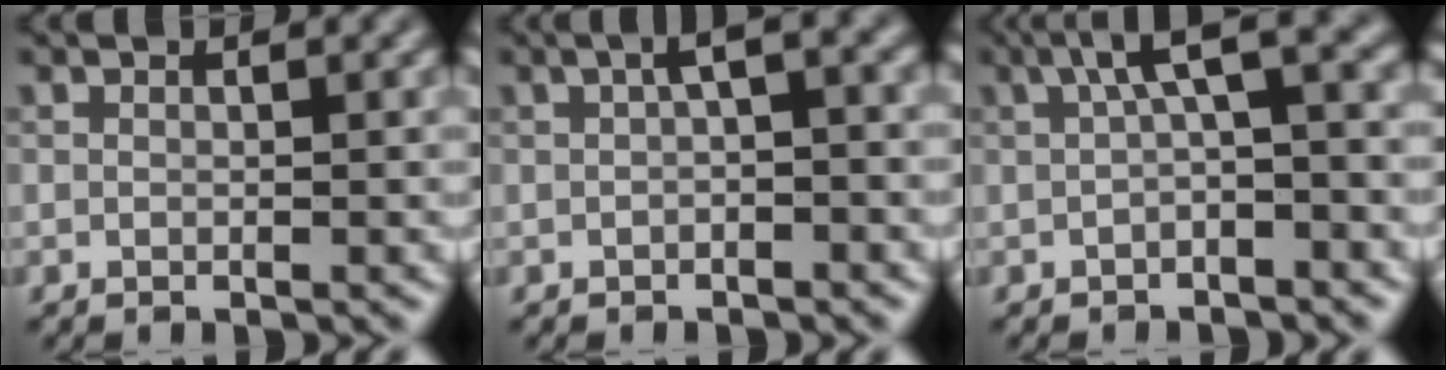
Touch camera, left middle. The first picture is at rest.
{"total": 2.4, "force": [0.0, 0.6, 2.3], "torque": [-0.038, 0.012, -0.003]}
{"total": 4.6, "force": [0.8, 1.1, 4.4], "torque": [-0.066, 0.023, 0.003]}